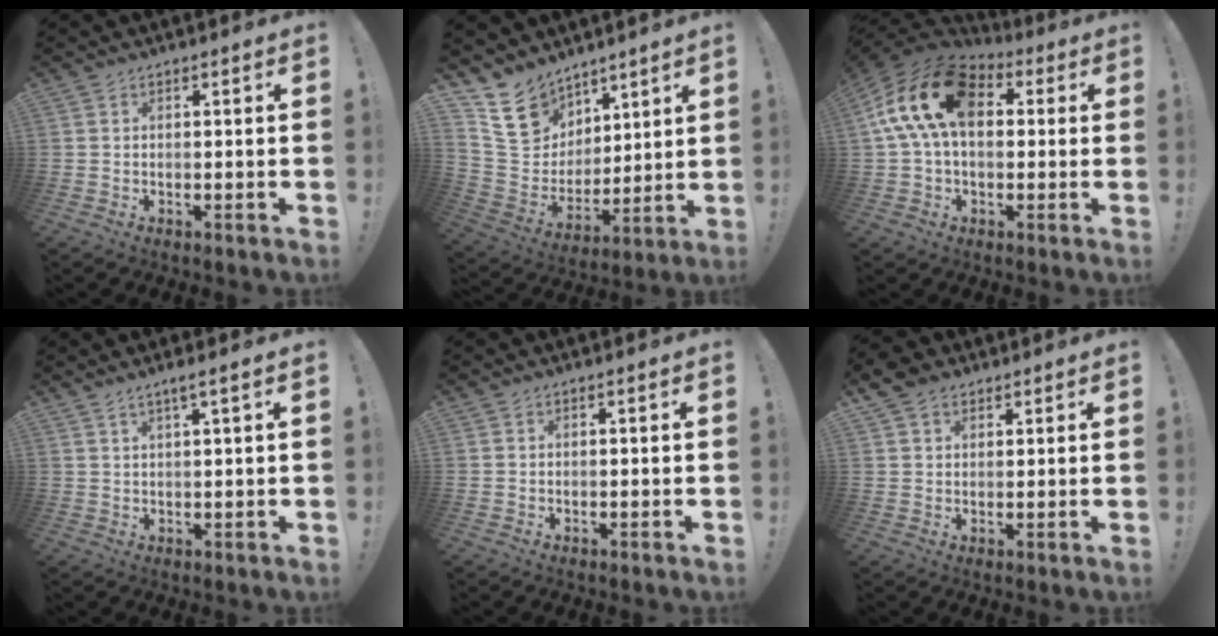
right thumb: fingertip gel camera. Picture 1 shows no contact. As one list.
[{"total": 15.2, "force": [10.1, 10.8, 3.7], "torque": [-0.061, -0.063, 0.202]}, {"total": 19.1, "force": [4.6, 11.7, 14.4], "torque": [-0.263, 0.009, 0.084]}, {"total": 3.1, "force": [1.9, 0.1, 2.5], "torque": [-0.049, -0.005, 0.032]}, {"total": 0.0}, {"total": 5.5, "force": [3.5, 3.7, 2.1], "torque": [-0.027, -0.013, 0.066]}]